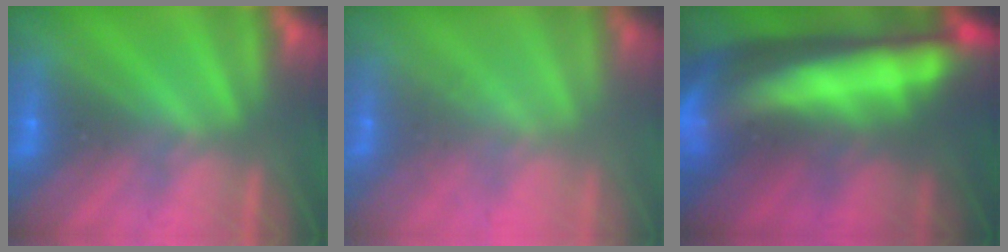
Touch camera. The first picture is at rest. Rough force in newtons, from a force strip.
{"total": 2.1}
{"total": 9.2}